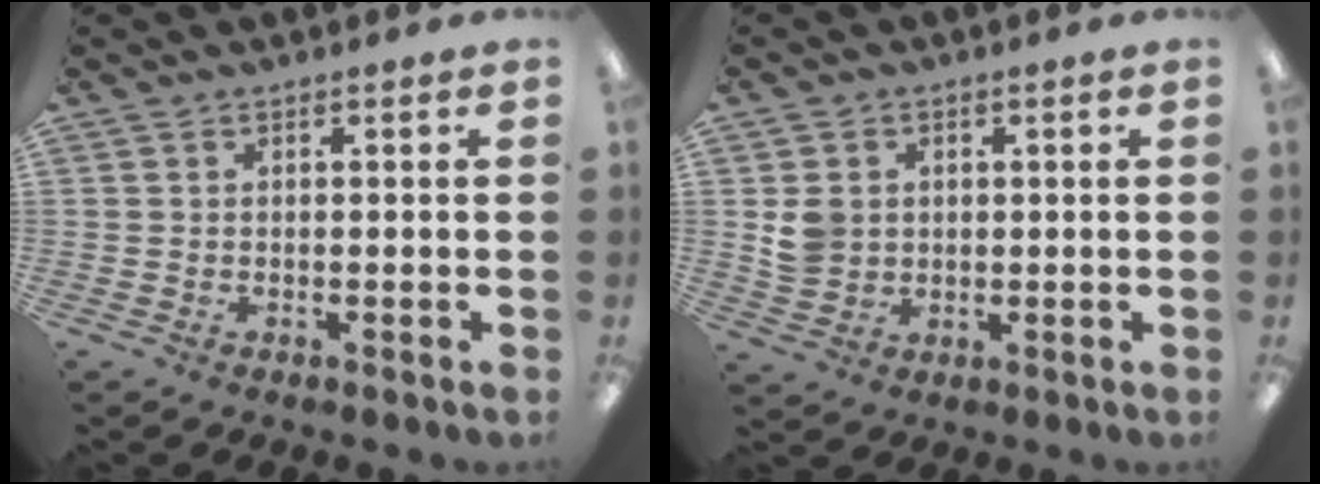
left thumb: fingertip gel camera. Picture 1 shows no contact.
{"total": 4.8, "force": [0.9, 4.4, 1.8], "torque": [-0.026, 0.003, 0.016]}